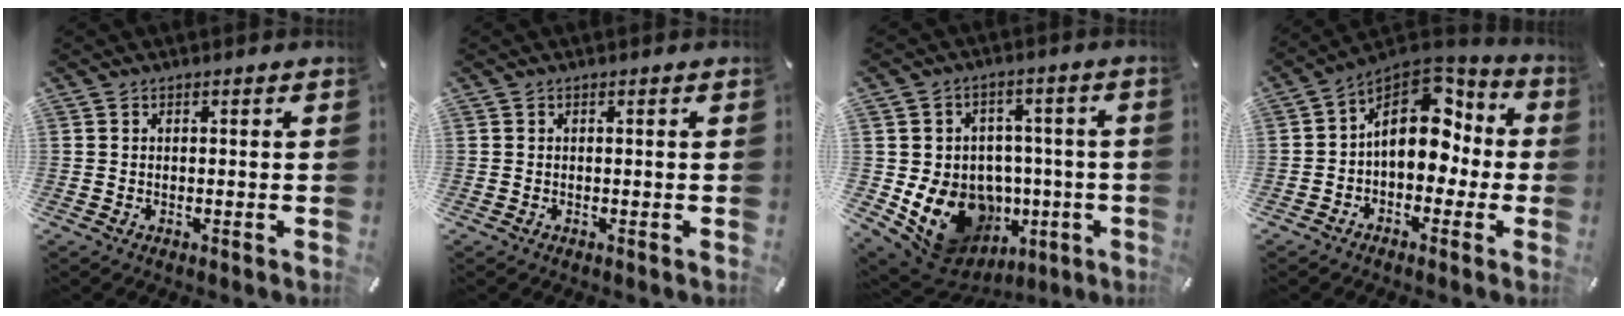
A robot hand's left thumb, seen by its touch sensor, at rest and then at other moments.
{"total": 0.0}
{"total": 15.8, "force": [-4.2, 13.1, 7.6], "torque": [-0.131, 0.006, -0.050]}
{"total": 15.5, "force": [2.4, 10.9, 10.6], "torque": [-0.154, -0.017, 0.039]}